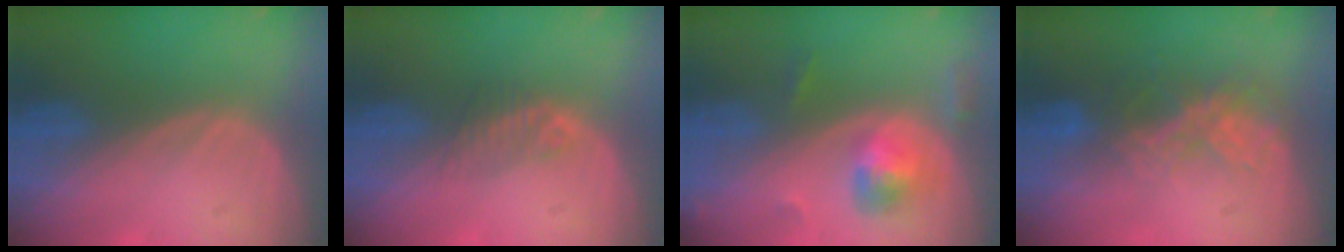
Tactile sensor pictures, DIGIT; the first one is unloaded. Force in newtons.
{"total": 2.3, "press": 2.1, "slide": 0.8}
{"total": 5.6, "press": 5.2, "slide": 2.0}
{"total": 6.7, "press": 5.8, "slide": 3.3}